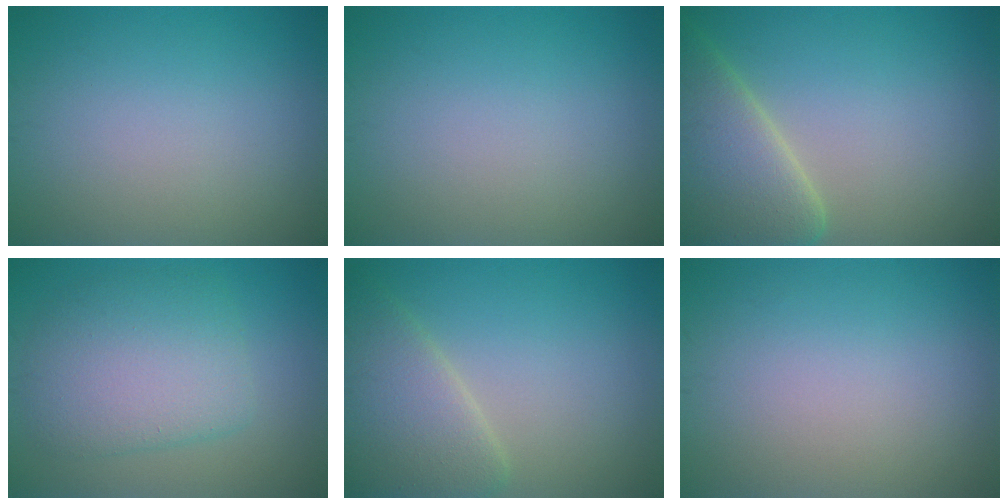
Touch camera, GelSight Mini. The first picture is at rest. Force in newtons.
{"total": 0.0}
{"total": 8.0, "press": 8.0, "slide": 0.7}
{"total": 6.0, "press": 6.0, "slide": 0.3}
{"total": 5.2, "press": 5.2, "slide": 0.3}
{"total": 0.0}